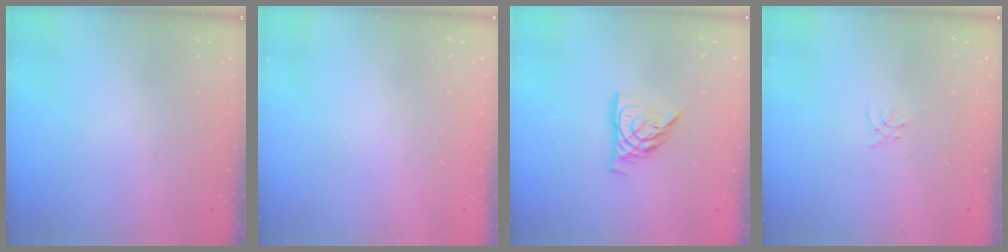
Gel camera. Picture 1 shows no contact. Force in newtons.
{"total": 1.0, "press": 0.9, "slide": 0.2}
{"total": 10.7, "press": 10.6, "slide": 1.0}
{"total": 0.0}